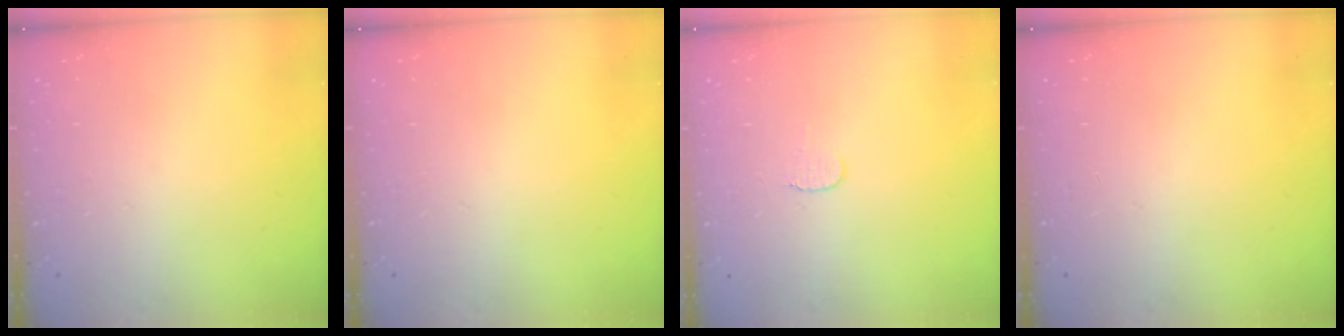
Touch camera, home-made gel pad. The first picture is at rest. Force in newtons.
{"total": 0.0}
{"total": 3.5, "press": 3.5, "slide": 0.3}
{"total": 0.0}